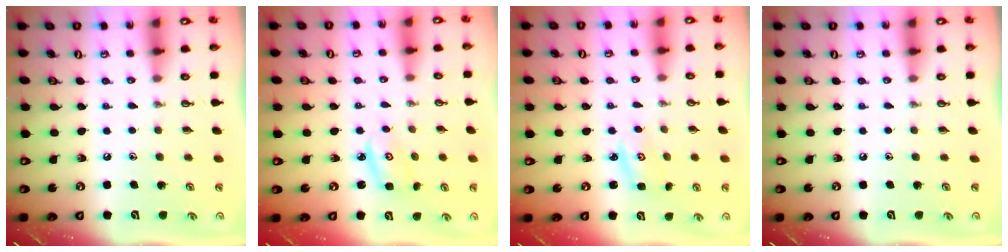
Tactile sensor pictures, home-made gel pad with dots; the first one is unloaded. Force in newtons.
{"total": 2.9, "press": 2.9, "slide": 0.2}
{"total": 2.7, "press": 2.7, "slide": 0.4}
{"total": 0.0}